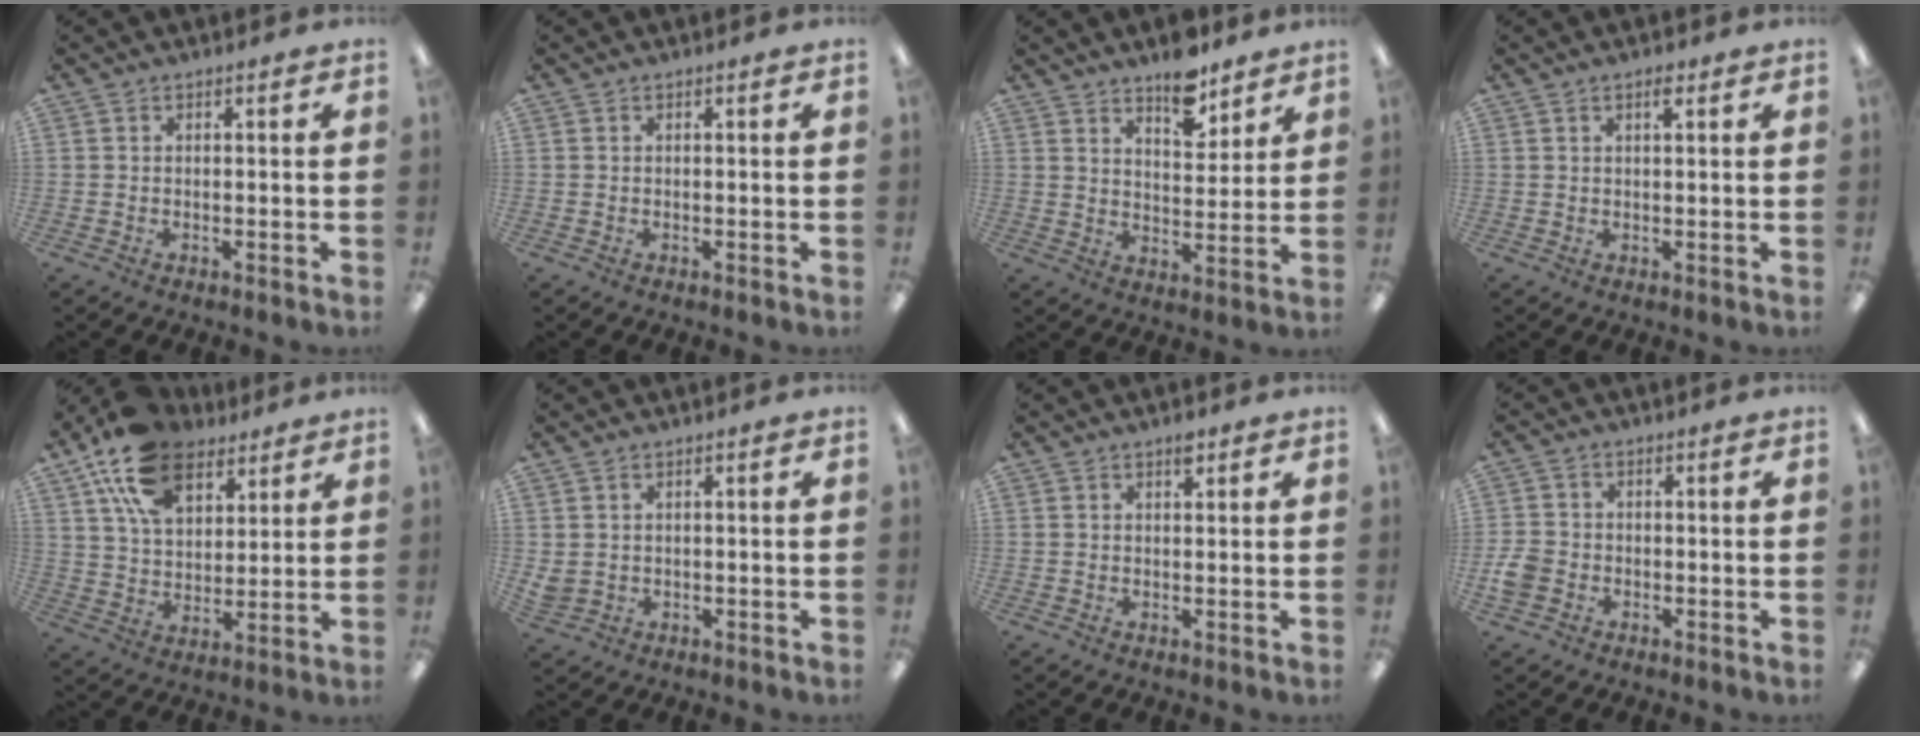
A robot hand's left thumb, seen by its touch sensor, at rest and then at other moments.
{"total": 0.0}
{"total": 8.7, "force": [7.0, 3.5, 3.8], "torque": [-0.037, -0.048, 0.119]}
{"total": 1.9, "force": [1.3, 0.5, 1.3], "torque": [-0.020, -0.001, 0.020]}
{"total": 17.5, "force": [10.5, 10.3, 9.4], "torque": [-0.171, -0.035, 0.194]}
{"total": 2.4, "force": [1.0, 2.0, 0.8], "torque": [-0.018, 0.002, 0.019]}
{"total": 1.9, "force": [1.3, 0.8, 1.2], "torque": [-0.009, -0.006, 0.020]}
{"total": 4.4, "force": [-1.6, 3.6, 2.0], "torque": [-0.043, 0.009, -0.030]}